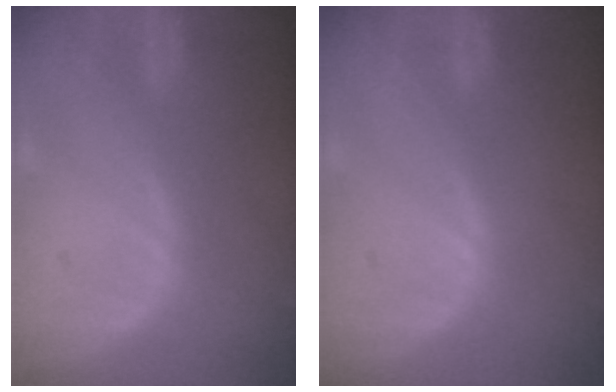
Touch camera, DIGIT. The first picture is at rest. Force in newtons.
{"total": 0.0}